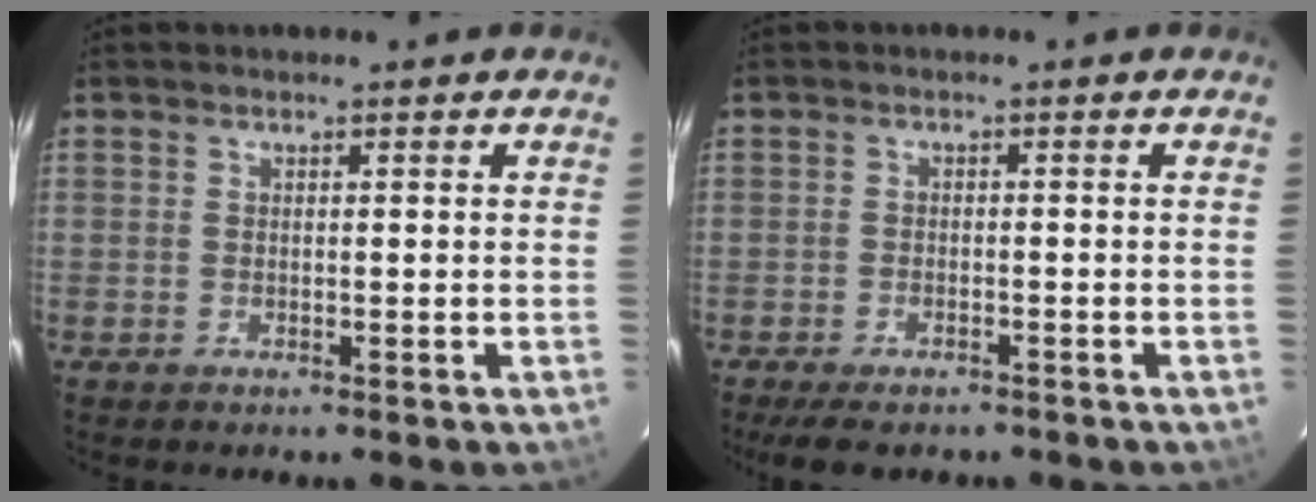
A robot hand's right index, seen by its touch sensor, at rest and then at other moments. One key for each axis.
{"total": 6.6, "fx": -5.3, "fy": 2.4, "fz": 3.2, "tx": -0.079, "ty": -0.018, "tz": -0.081}